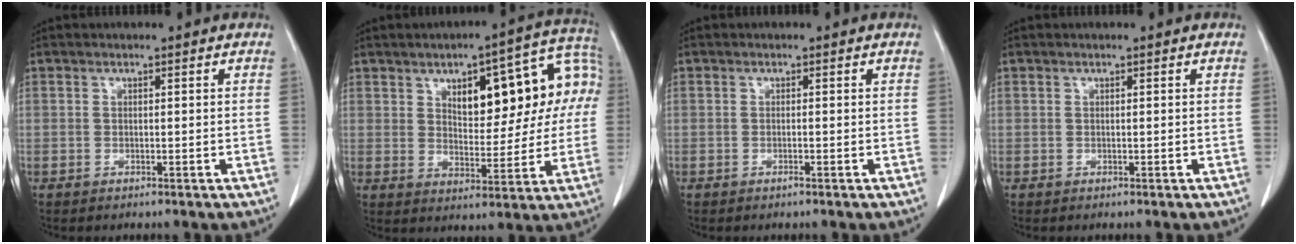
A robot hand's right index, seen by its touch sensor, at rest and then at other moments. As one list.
[{"total": 15.3, "force": [4.0, 6.4, 13.4], "torque": [-0.170, 0.045, 0.056]}, {"total": 0.5, "force": [-0.3, -0.1, 0.4], "torque": [-0.005, 0.002, -0.007]}, {"total": 0.0}]